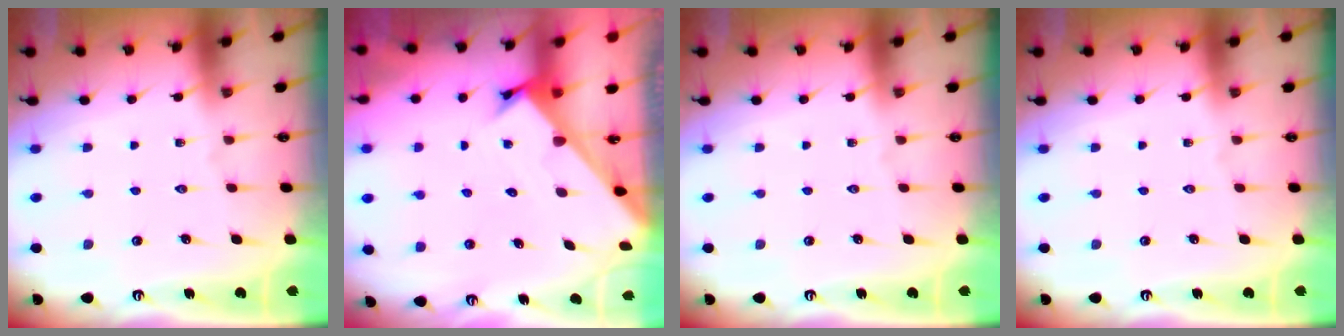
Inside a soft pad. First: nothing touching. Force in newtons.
{"total": 2.3, "press": 2.3, "slide": 0.2}
{"total": 0.0}
{"total": 0.0}